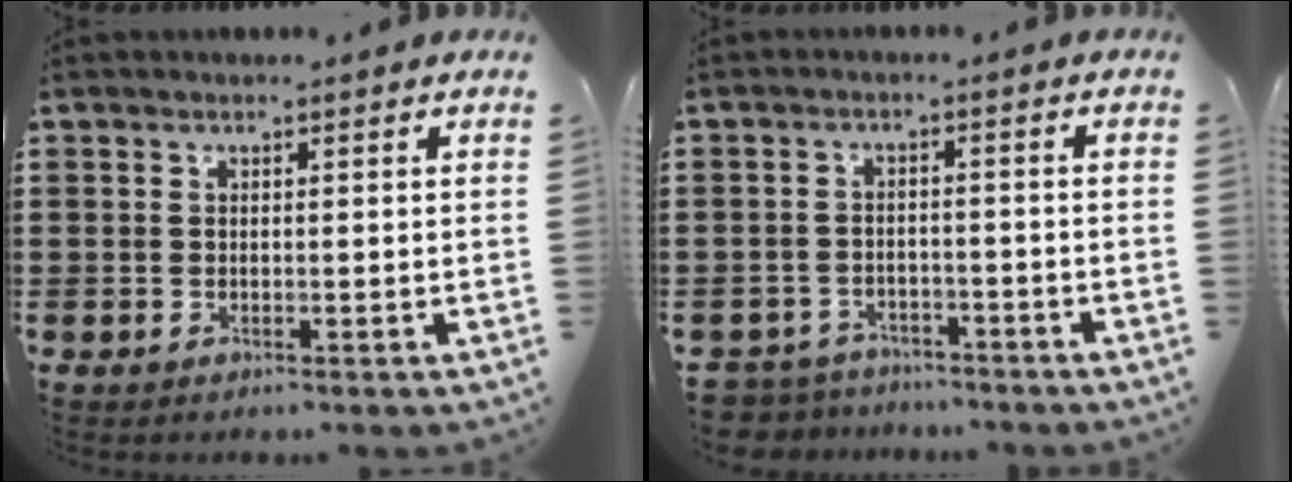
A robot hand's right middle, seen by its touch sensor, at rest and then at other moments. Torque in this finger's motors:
{"motor_torque": [-0.12, -0.27, 0.09, 0.02]}